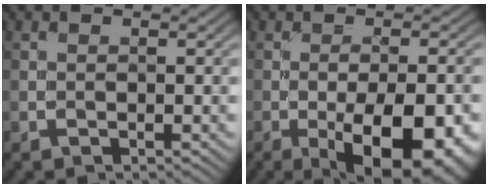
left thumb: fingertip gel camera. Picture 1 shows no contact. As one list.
[{"total": 13.4, "force": [-5.6, 5.2, 11.0], "torque": [-0.143, -0.008, -0.067]}]